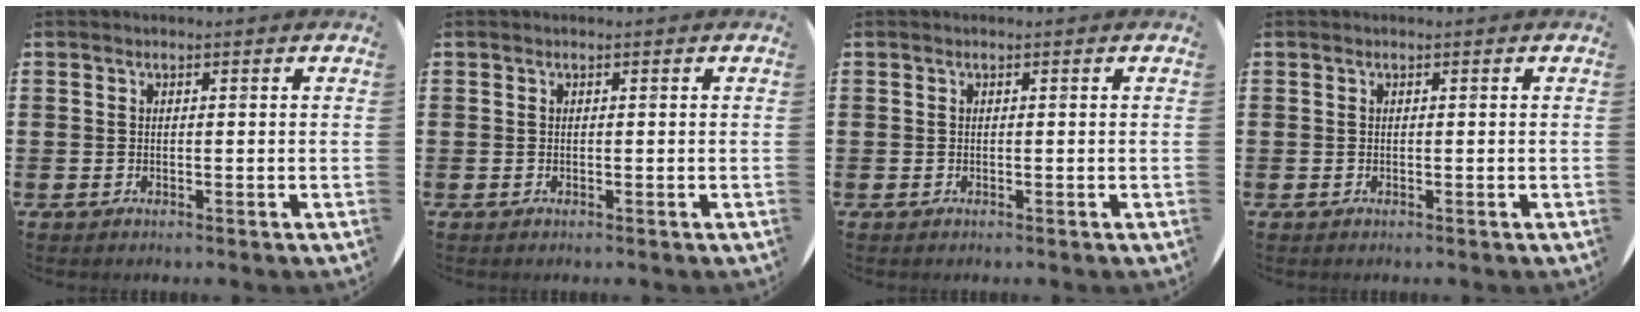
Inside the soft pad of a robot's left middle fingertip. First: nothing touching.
{"total": 0.0}
{"total": 0.0}
{"total": 0.0}